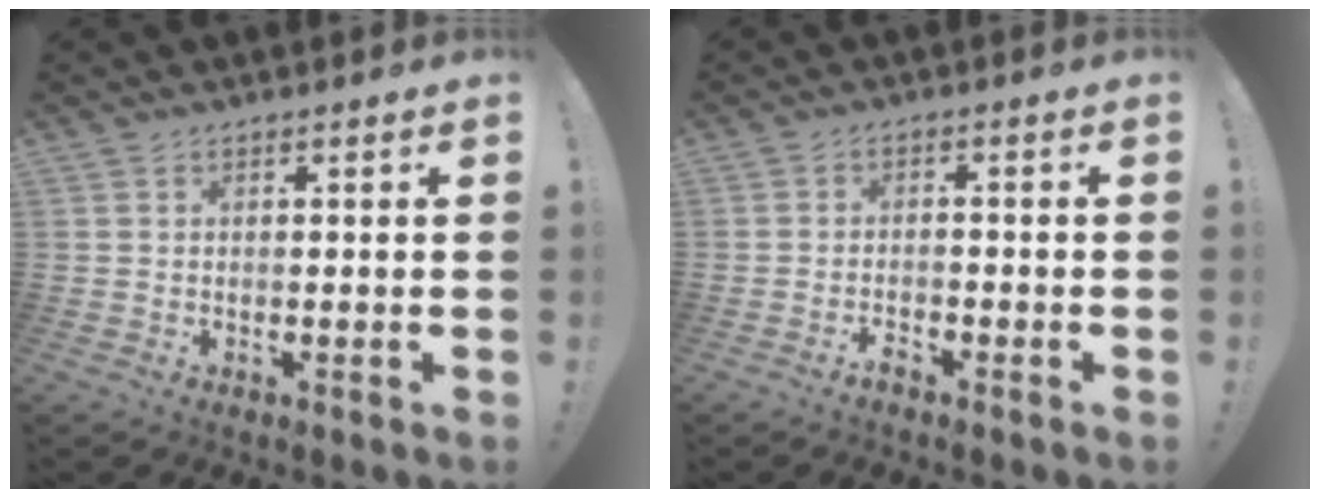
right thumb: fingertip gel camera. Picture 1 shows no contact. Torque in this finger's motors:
{"motor_torque": [0.31, -0.21, -0.03, -0.23, -0.07]}